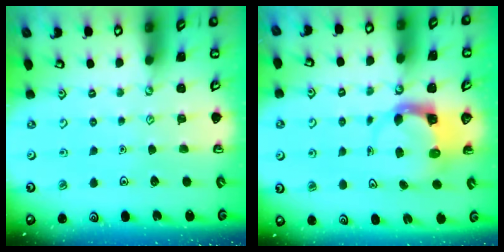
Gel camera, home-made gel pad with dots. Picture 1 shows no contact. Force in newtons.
{"total": 3.6, "press": 3.6, "slide": 0.6}